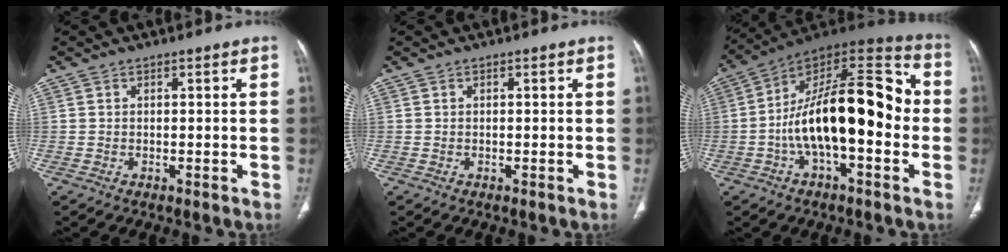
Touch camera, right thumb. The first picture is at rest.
{"total": 0.0}
{"total": 23.4, "force": [-2.2, 10.2, 21.0], "torque": [-0.327, 0.049, -0.044]}